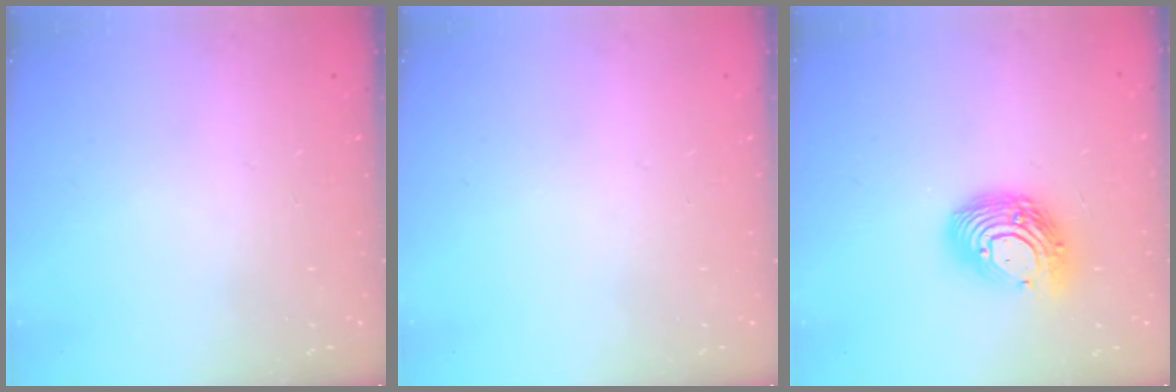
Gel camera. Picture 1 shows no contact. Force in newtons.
{"total": 0.0}
{"total": 15.3, "press": 15.3, "slide": 1.2}